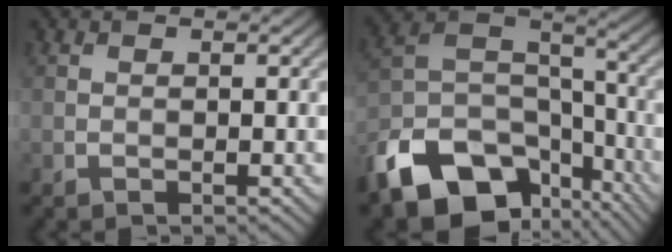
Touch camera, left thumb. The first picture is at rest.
{"total": 16.4, "force": [-10.2, 9.8, 8.3], "torque": [-0.205, -0.037, -0.172]}